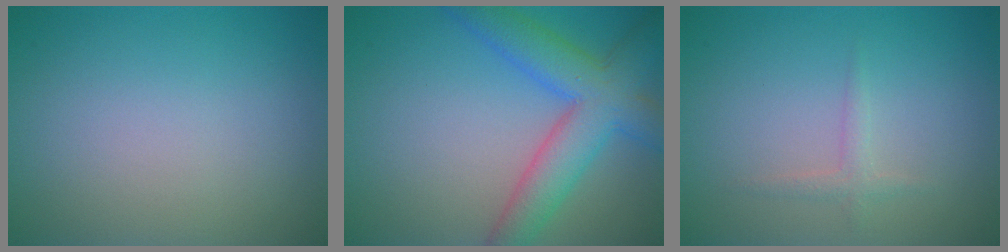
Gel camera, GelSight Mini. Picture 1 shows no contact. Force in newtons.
{"total": 6.8, "press": 6.8, "slide": 0.2}
{"total": 1.1, "press": 1.1, "slide": 0.0}